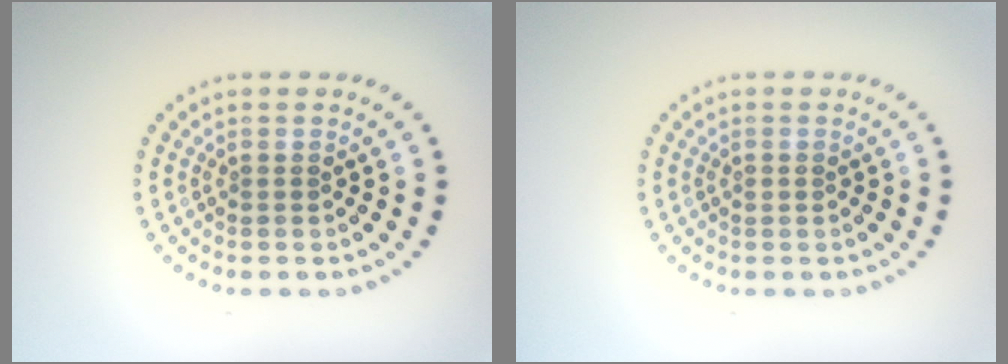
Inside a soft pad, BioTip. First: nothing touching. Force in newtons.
{"total": 0.6, "press": 0.6, "slide": 0.1}